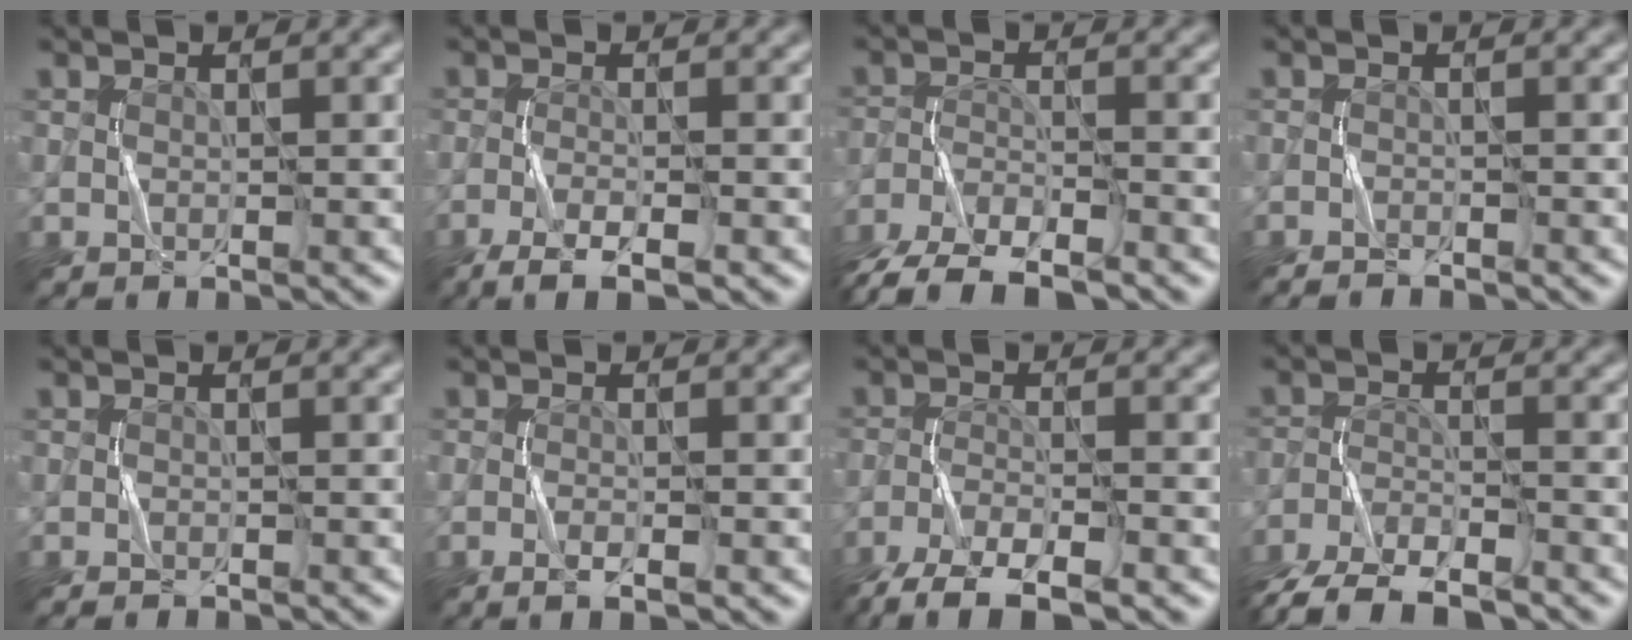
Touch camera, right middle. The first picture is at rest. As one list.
[{"total": 4.1, "force": [-2.6, 0.9, 3.0], "torque": [-0.056, -0.002, -0.049]}, {"total": 6.6, "force": [-5.5, 2.1, 3.1], "torque": [-0.052, -0.017, -0.104]}, {"total": 1.5, "force": [-1.5, 0.2, 0.4], "torque": [-0.011, 0.000, -0.025]}, {"total": 0.8, "force": [-0.7, 0.2, 0.2], "torque": [-0.004, -0.002, -0.012]}, {"total": 1.7, "force": [-0.8, 0.3, 1.5], "torque": [-0.023, 0.001, -0.016]}, {"total": 6.0, "force": [-4.7, 1.3, 3.5], "torque": [-0.066, -0.011, -0.092]}, {"total": 7.2, "force": [-6.2, 2.2, 3.0], "torque": [-0.048, -0.019, -0.112]}]